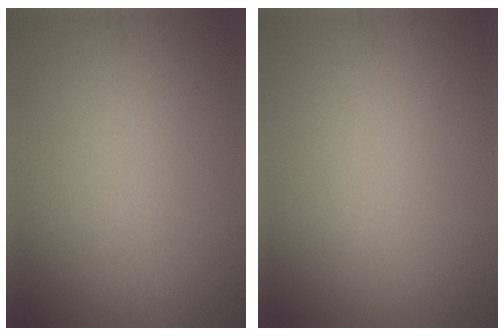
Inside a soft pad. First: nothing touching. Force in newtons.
{"total": 0.0}